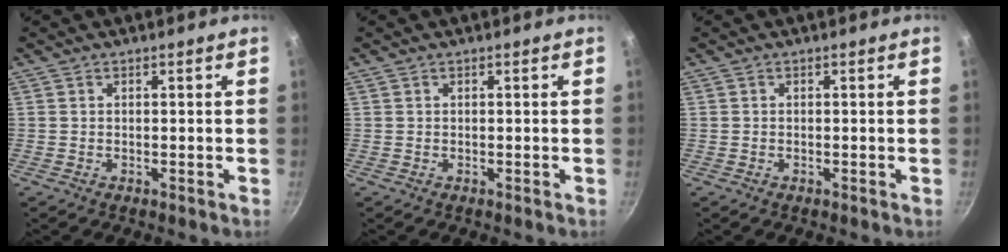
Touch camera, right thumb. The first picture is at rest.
{"total": 0.0}
{"total": 0.0}